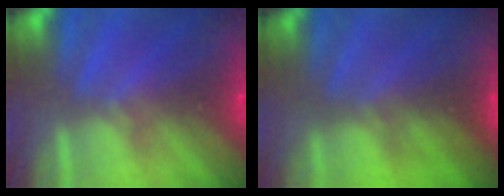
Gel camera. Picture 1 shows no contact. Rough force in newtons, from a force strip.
{"total": 2.0}